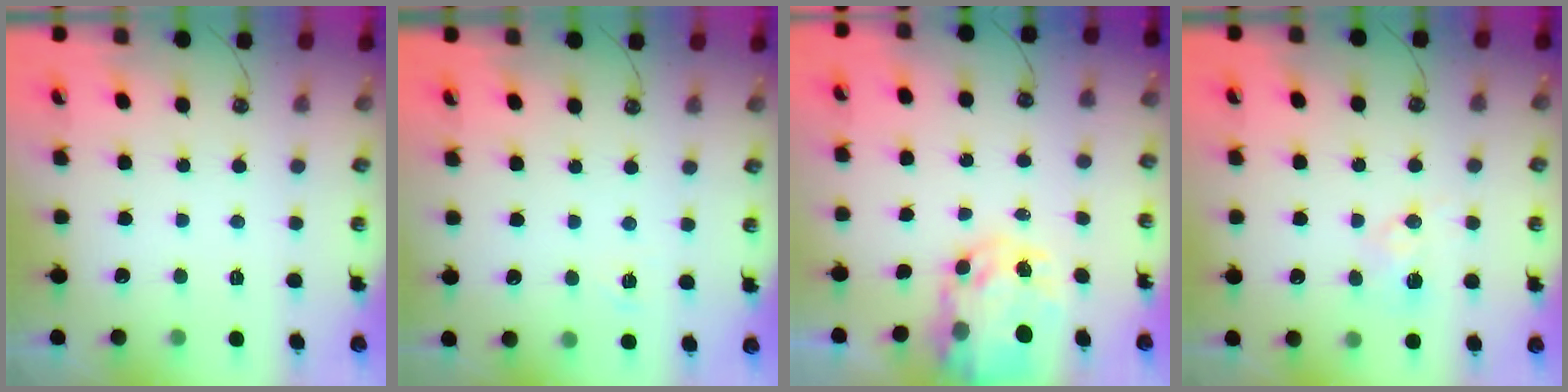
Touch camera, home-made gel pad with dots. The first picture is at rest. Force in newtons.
{"total": 3.4, "press": 3.4, "slide": 0.4}
{"total": 8.5, "press": 8.5, "slide": 0.8}
{"total": 6.1, "press": 6.0, "slide": 0.7}